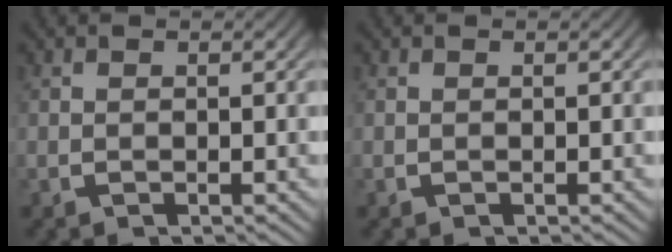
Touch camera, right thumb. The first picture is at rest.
{"total": 0.0}